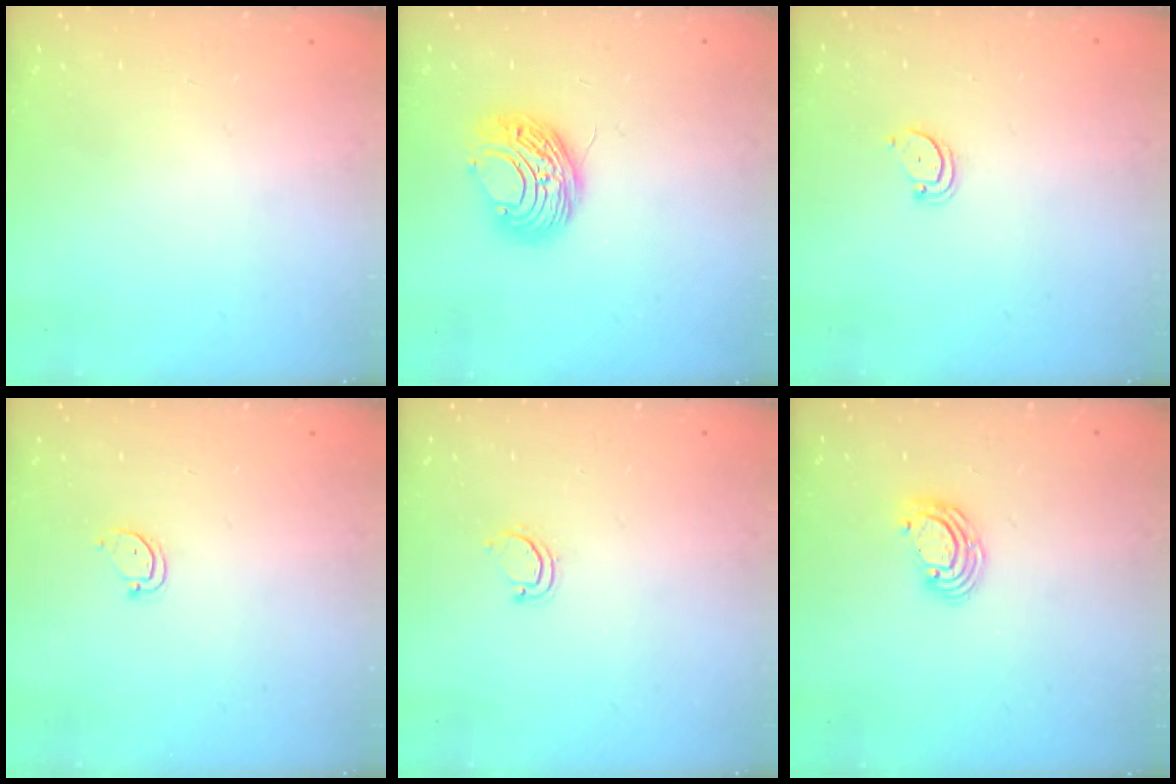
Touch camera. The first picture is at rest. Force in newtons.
{"total": 9.0, "press": 9.0, "slide": 0.5}
{"total": 3.5, "press": 3.4, "slide": 0.3}
{"total": 3.6, "press": 3.6, "slide": 0.2}
{"total": 3.1, "press": 3.1, "slide": 0.2}
{"total": 6.5, "press": 6.5, "slide": 0.6}